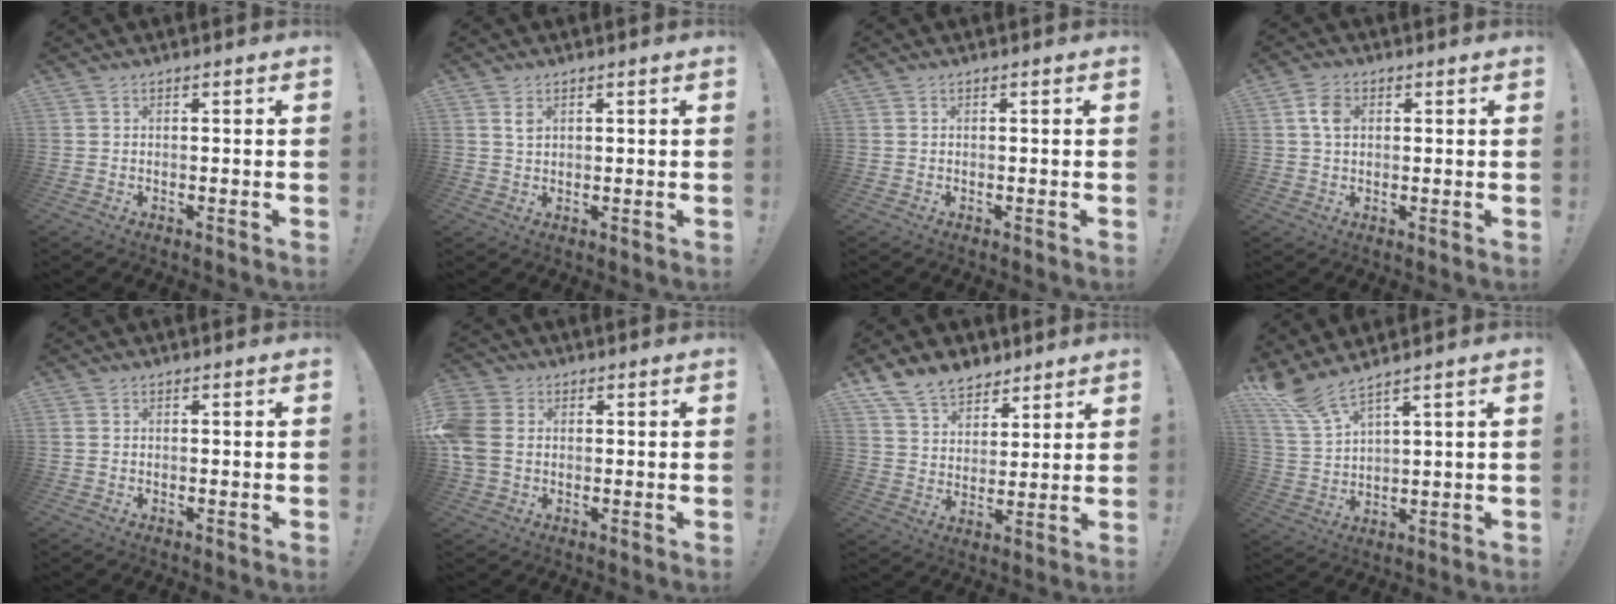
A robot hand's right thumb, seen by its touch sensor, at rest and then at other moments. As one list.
[{"total": 2.2, "force": [1.2, 1.4, 1.1], "torque": [-0.014, -0.003, 0.020]}, {"total": 0.0}, {"total": 5.1, "force": [1.2, 3.8, 3.2], "torque": [-0.042, 0.003, 0.021]}, {"total": 0.6, "force": [0.1, 0.5, 0.2], "torque": [-0.010, 0.005, 0.004]}, {"total": 9.5, "force": [0.4, 7.3, 6.1], "torque": [-0.137, 0.006, 0.014]}, {"total": 11.7, "force": [8.6, 7.1, 3.2], "torque": [-0.064, -0.057, 0.171]}, {"total": 8.1, "force": [6.7, 1.3, 4.4], "torque": [-0.100, -0.035, 0.127]}]